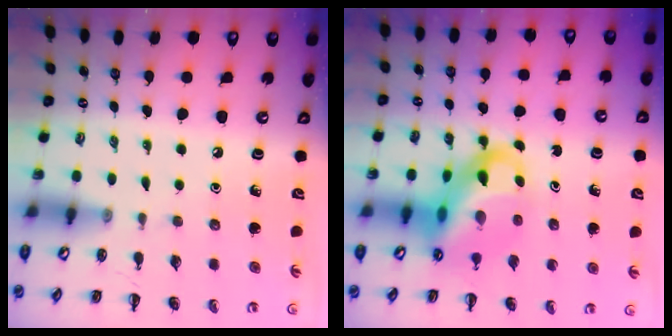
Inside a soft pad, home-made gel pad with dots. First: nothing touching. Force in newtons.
{"total": 14.1, "press": 13.6, "slide": 3.8}